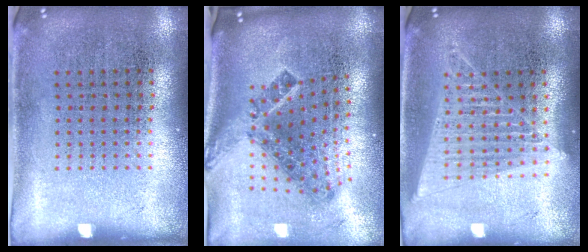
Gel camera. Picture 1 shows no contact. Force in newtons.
{"total": 2.0, "press": 1.4, "slide": 1.4}
{"total": 1.5, "press": 1.4, "slide": 0.6}